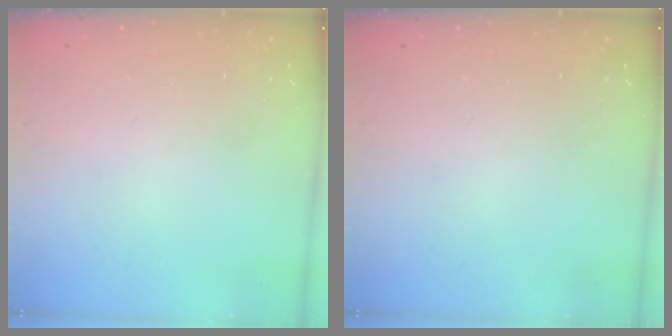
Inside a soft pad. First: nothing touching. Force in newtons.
{"total": 0.0}